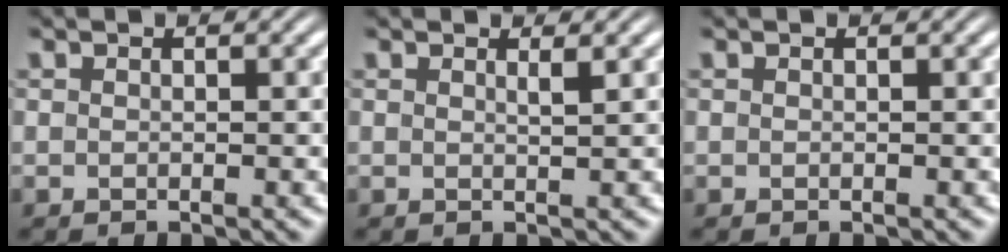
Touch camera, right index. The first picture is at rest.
{"total": 0.8, "force": [0.5, -0.4, 0.5], "torque": [-0.008, -0.008, 0.012]}
{"total": 0.0}